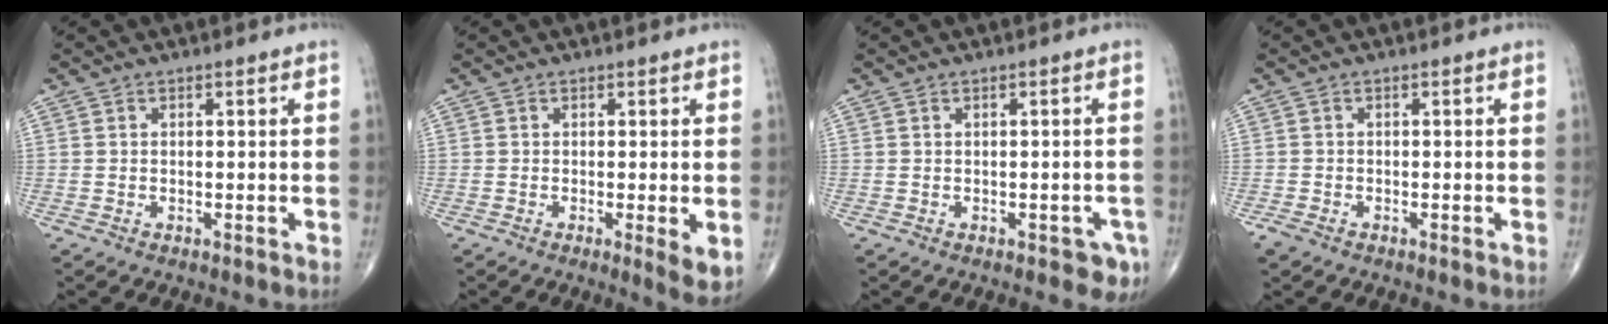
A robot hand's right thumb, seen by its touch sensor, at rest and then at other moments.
{"total": 4.2, "force": [-0.6, 0.9, 4.0], "torque": [-0.063, -0.016, -0.011]}
{"total": 3.5, "force": [-1.5, 1.8, 2.6], "torque": [-0.014, 0.003, -0.014]}
{"total": 1.9, "force": [-1.2, 0.9, 1.0], "torque": [-0.028, -0.003, -0.024]}